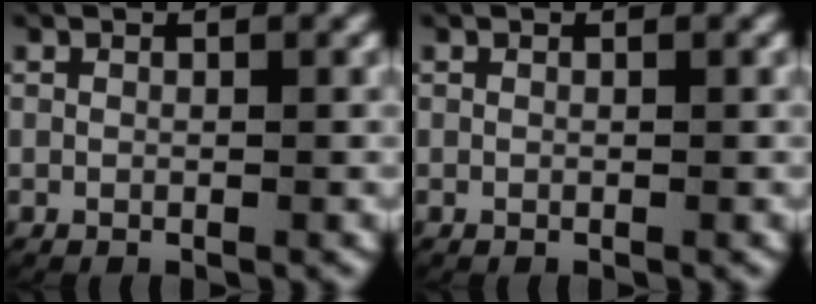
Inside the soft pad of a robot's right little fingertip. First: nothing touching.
{"total": 0.0}